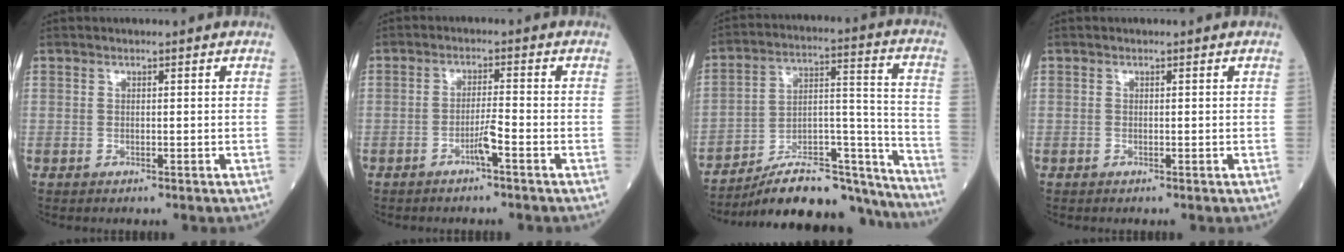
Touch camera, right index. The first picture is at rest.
{"total": 2.7, "force": [-1.6, -0.4, 2.2], "torque": [-0.041, 0.001, -0.031]}
{"total": 21.8, "force": [-20.1, 3.7, 7.5], "torque": [-0.089, 0.039, -0.311]}
{"total": 0.0}